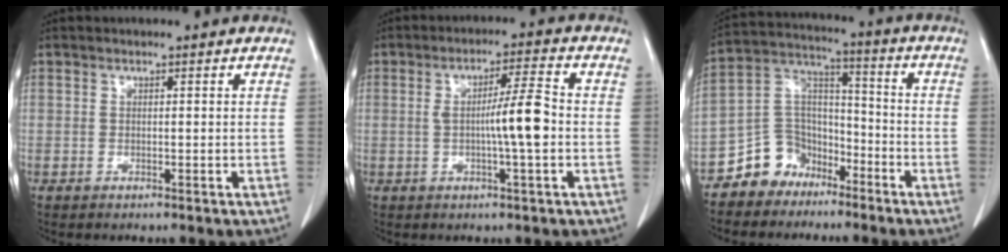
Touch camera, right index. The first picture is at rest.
{"total": 6.9, "force": [-0.7, -0.2, 6.9], "torque": [-0.112, 0.005, -0.014]}
{"total": 9.2, "force": [-6.4, 6.4, 1.5], "torque": [-0.029, 0.047, -0.117]}